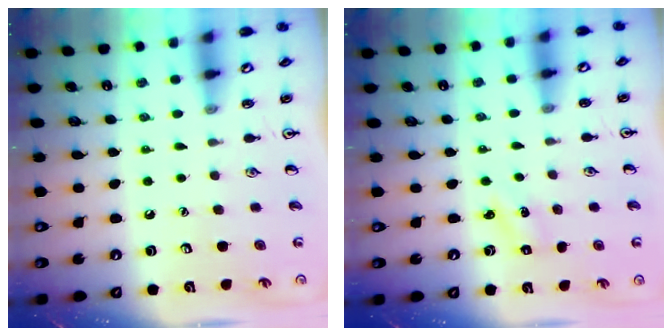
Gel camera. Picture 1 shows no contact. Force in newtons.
{"total": 1.4, "press": 1.3, "slide": 0.6}